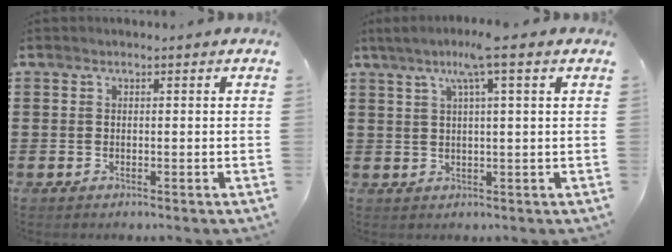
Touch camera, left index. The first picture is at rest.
{"total": 5.2, "force": [2.5, -0.5, 4.5], "torque": [-0.094, 0.001, 0.042]}